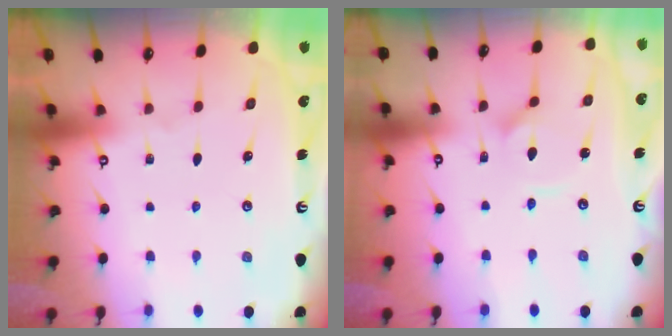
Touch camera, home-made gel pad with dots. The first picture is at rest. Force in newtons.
{"total": 4.3, "press": 4.3, "slide": 0.5}